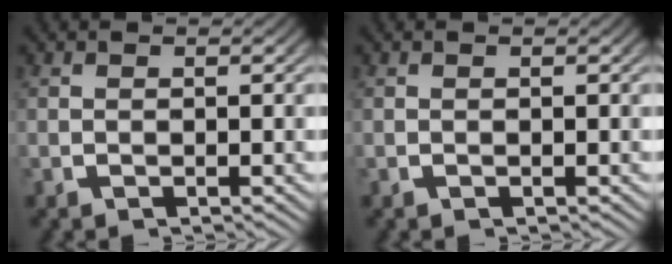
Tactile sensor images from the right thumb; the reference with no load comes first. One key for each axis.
{"total": 0.0}